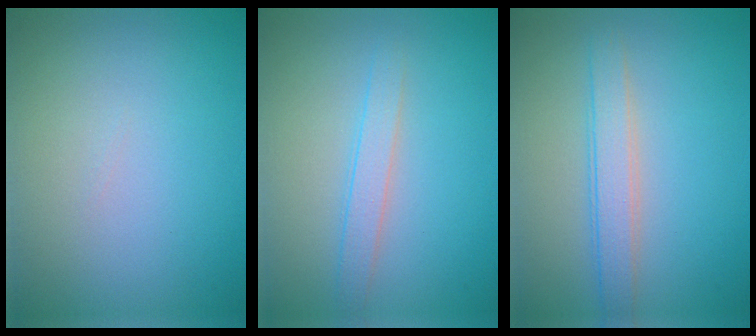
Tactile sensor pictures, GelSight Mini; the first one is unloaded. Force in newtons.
{"total": 1.9, "press": 1.9, "slide": 0.1}
{"total": 2.7, "press": 2.7, "slide": 0.0}